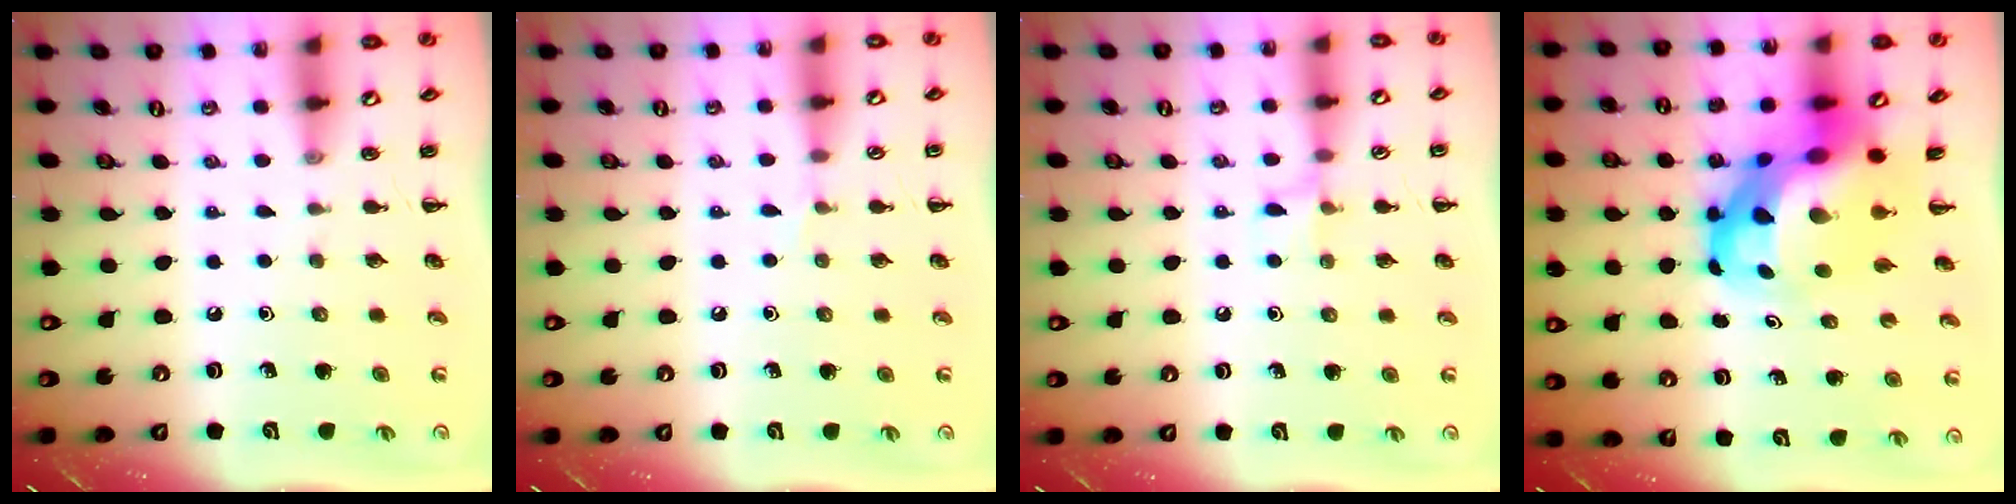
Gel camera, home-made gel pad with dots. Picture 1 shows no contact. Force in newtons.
{"total": 3.3, "press": 3.1, "slide": 1.2}
{"total": 5.7, "press": 5.4, "slide": 1.8}
{"total": 14.2, "press": 13.7, "slide": 3.8}